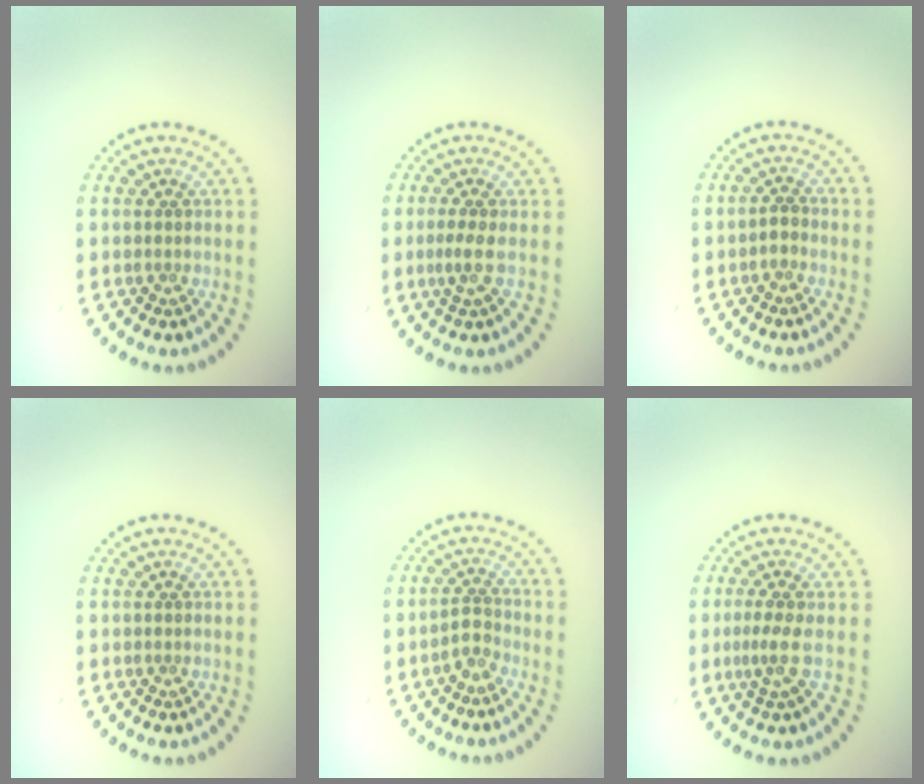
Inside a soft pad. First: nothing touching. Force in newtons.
{"total": 1.7, "press": 1.2, "slide": 1.1}
{"total": 1.1, "press": 0.9, "slide": 0.6}
{"total": 0.0}
{"total": 1.8, "press": 1.5, "slide": 1.1}
{"total": 2.2, "press": 1.4, "slide": 1.7}